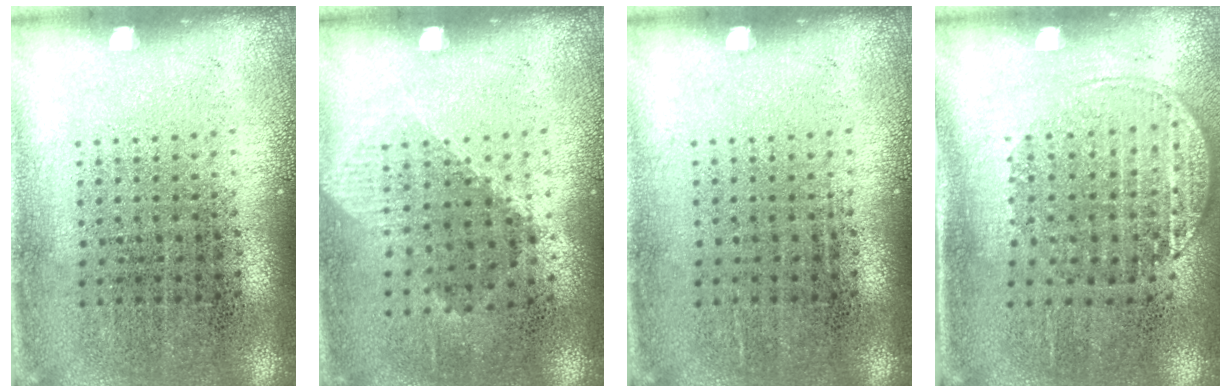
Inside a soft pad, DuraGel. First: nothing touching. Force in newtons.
{"total": 0.9, "press": 0.8, "slide": 0.5}
{"total": 0.0}
{"total": 1.5, "press": 1.3, "slide": 0.8}